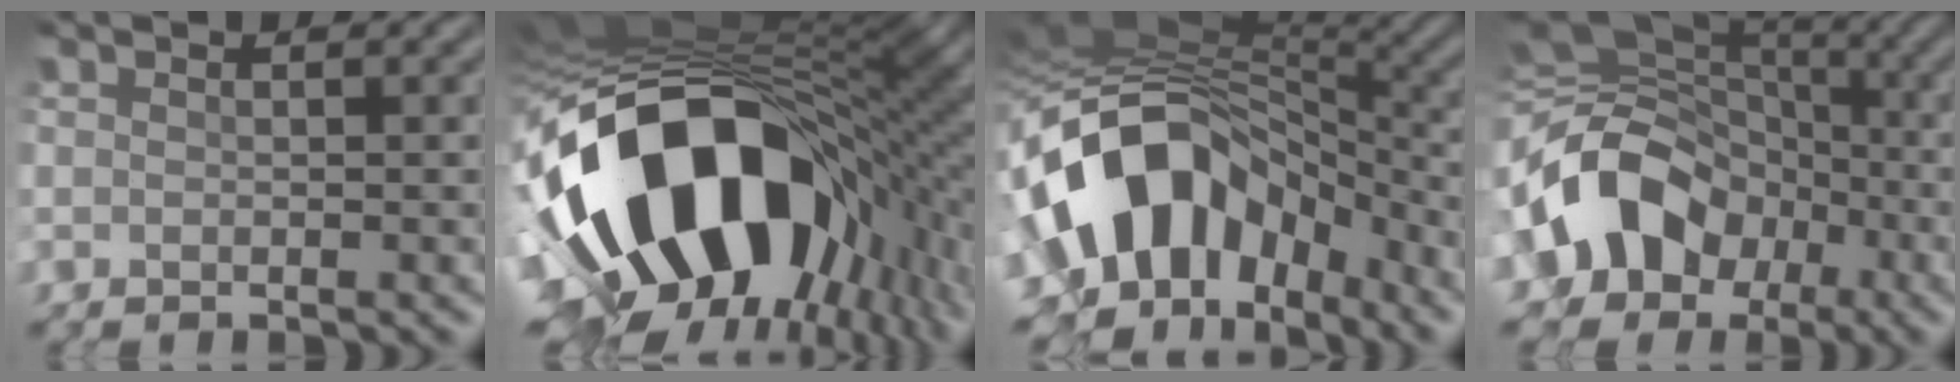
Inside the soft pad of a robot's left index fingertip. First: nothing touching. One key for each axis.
{"total": 18.9, "fx": -5.7, "fy": 11.3, "fz": 14.1, "tx": -0.253, "ty": -0.026, "tz": -0.082}
{"total": 13.7, "fx": -3.7, "fy": 9.3, "fz": 9.3, "tx": -0.163, "ty": 0.000, "tz": -0.071}
{"total": 11.5, "fx": -3.0, "fy": 9.1, "fz": 6.3, "tx": -0.136, "ty": -0.005, "tz": -0.061}